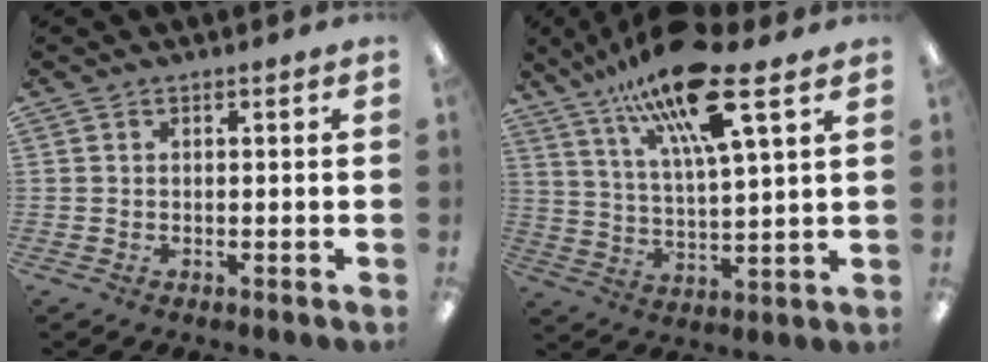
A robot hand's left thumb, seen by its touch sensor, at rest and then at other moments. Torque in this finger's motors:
{"motor_torque": [0.30, 0.34, 1.48, -1.29, 0.42]}